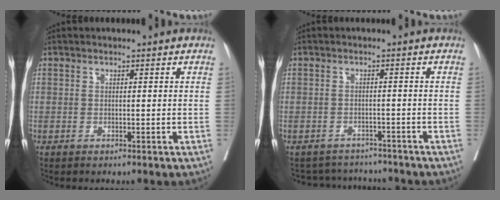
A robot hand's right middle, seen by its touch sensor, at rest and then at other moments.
{"total": 7.8, "force": [-7.5, 2.0, 0.5], "torque": [-0.003, 0.015, -0.099]}